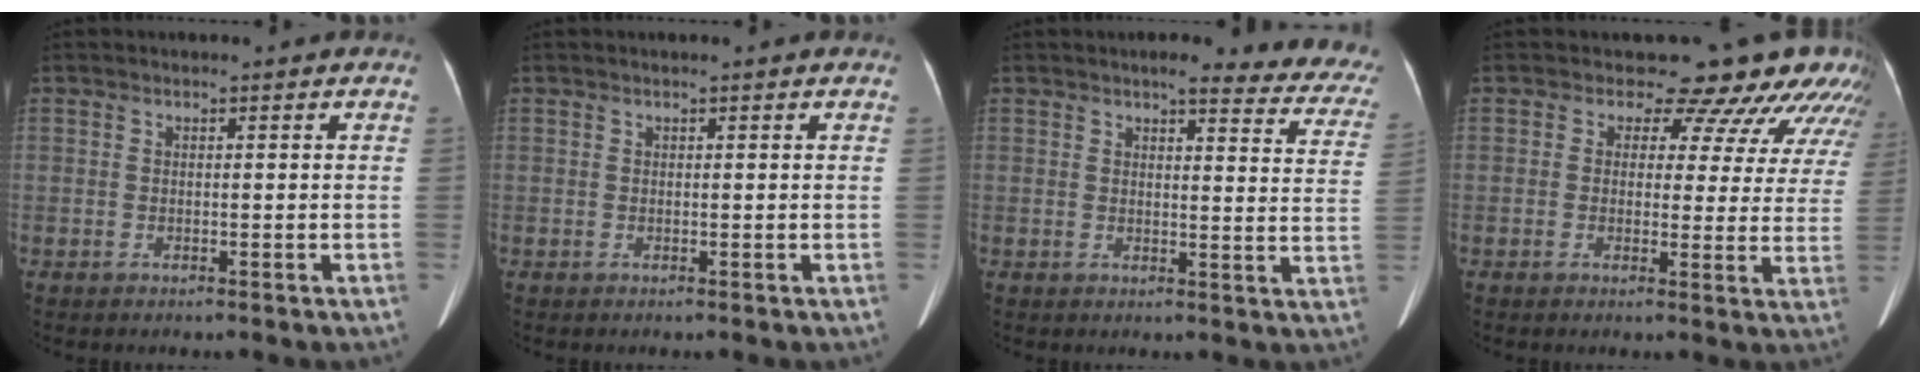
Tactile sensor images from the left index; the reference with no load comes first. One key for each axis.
{"total": 1.0, "fx": 0.8, "fy": -0.1, "fz": 0.5, "tx": -0.007, "ty": 0.013, "tz": 0.015}
{"total": 16.3, "fx": 14.8, "fy": 3.1, "fz": 6.2, "tx": -0.039, "ty": -0.047, "tz": 0.137}
{"total": 14.4, "fx": 12.6, "fy": 5.5, "fz": 4.3, "tx": -0.028, "ty": -0.023, "tz": 0.104}